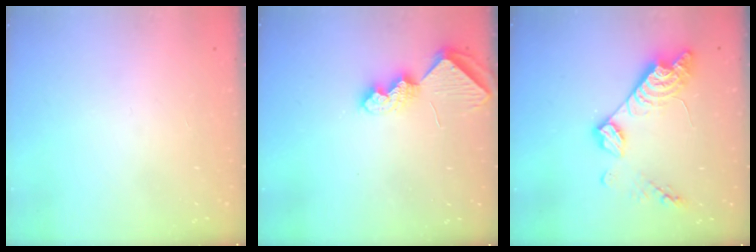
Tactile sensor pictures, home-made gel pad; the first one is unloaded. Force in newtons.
{"total": 7.6, "press": 7.5, "slide": 0.7}
{"total": 14.5, "press": 14.5, "slide": 1.0}